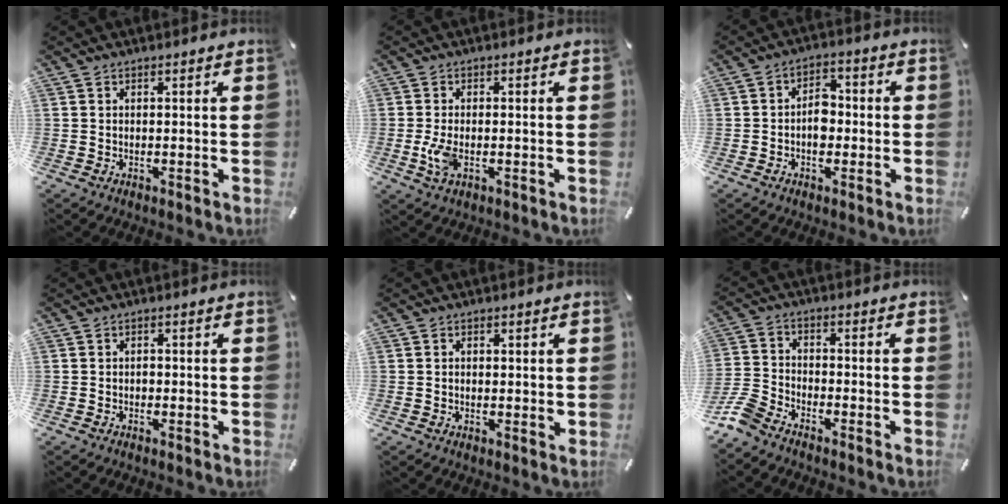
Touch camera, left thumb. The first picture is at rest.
{"total": 4.6, "force": [-1.2, 2.2, 3.9], "torque": [-0.091, -0.005, -0.023]}
{"total": 5.5, "force": [-1.1, 3.7, 3.9], "torque": [-0.054, 0.006, -0.021]}
{"total": 0.7, "force": [-0.3, 0.5, 0.4], "torque": [-0.008, 0.002, -0.007]}
{"total": 0.9, "force": [0.1, 0.8, 0.4], "torque": [-0.008, 0.005, 0.001]}
{"total": 7.1, "force": [-5.9, 2.8, 2.7], "torque": [-0.080, 0.012, -0.121]}